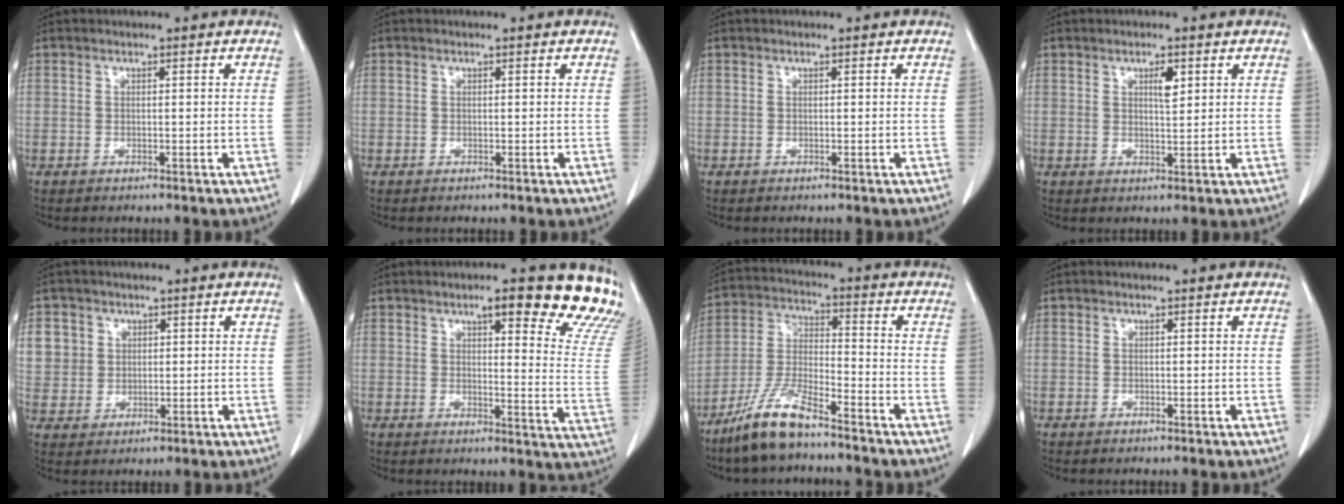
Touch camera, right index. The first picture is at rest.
{"total": 0.0}
{"total": 0.0}
{"total": 2.6, "force": [1.2, 0.7, 2.2], "torque": [-0.040, -0.002, 0.020]}
{"total": 7.0, "force": [2.4, 6.4, 1.2], "torque": [-0.030, 0.013, 0.059]}
{"total": 17.1, "force": [13.1, 2.9, 10.6], "torque": [-0.114, -0.037, 0.138]}
{"total": 9.9, "force": [-7.6, 1.7, 6.0], "torque": [-0.133, -0.018, -0.155]}
{"total": 0.0}